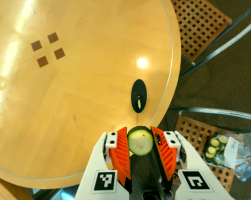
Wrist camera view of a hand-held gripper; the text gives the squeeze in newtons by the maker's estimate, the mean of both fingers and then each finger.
{"total": 8.5, "left": 8.1, "right": 8.9}